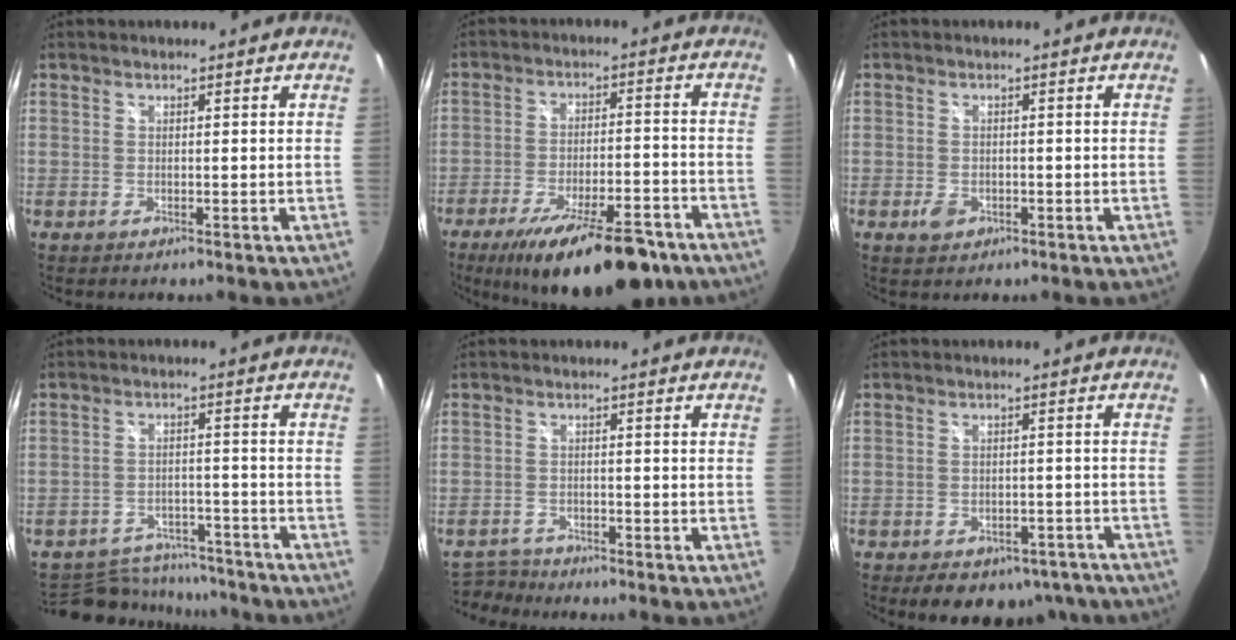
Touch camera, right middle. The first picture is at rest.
{"total": 20.2, "force": [-14.5, 6.2, 12.6], "torque": [-0.208, -0.030, -0.206]}
{"total": 2.6, "force": [-1.3, 1.9, 1.3], "torque": [-0.026, -0.001, -0.019]}
{"total": 13.9, "force": [-12.3, 5.5, 3.5], "torque": [-0.089, 0.019, -0.163]}
{"total": 4.3, "force": [-4.0, 1.6, 0.3], "torque": [-0.019, 0.002, -0.076]}
{"total": 13.0, "force": [-9.3, 7.3, 5.4], "torque": [-0.109, 0.010, -0.103]}